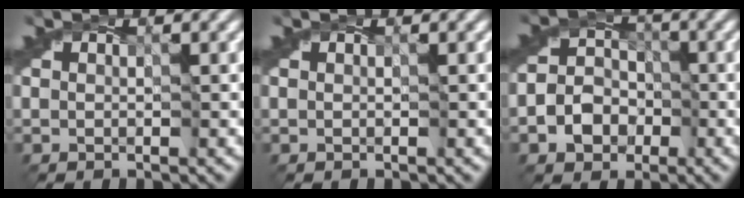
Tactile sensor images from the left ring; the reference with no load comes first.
{"total": 0.0}
{"total": 4.0, "force": [-1.4, 3.3, 1.9], "torque": [-0.026, 0.002, -0.028]}